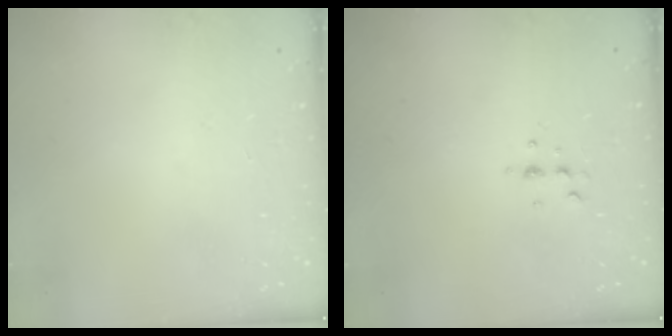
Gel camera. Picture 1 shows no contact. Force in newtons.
{"total": 4.7, "press": 4.6, "slide": 0.6}